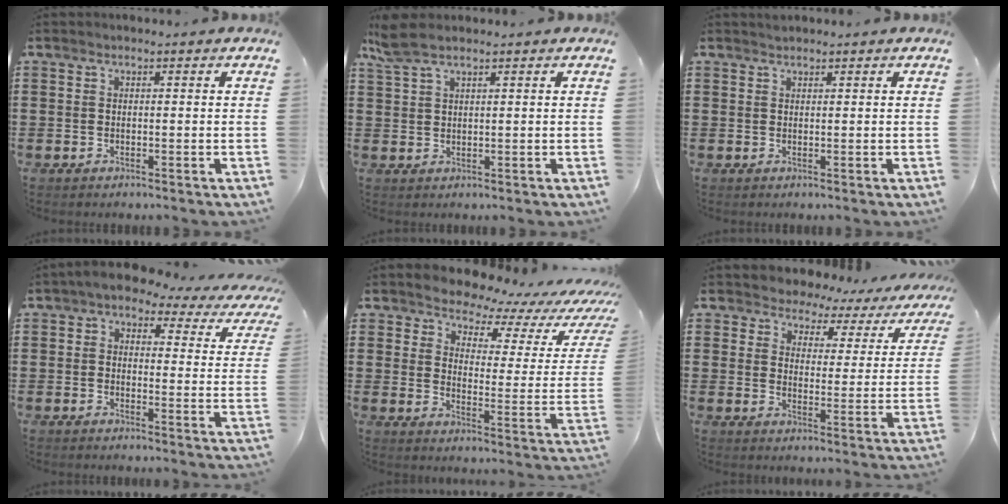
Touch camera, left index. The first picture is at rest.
{"total": 4.0, "force": [2.8, 0.8, 2.9], "torque": [-0.069, 0.000, 0.050]}
{"total": 0.7, "force": [0.6, 0.2, 0.1], "torque": [-0.004, -0.001, 0.014]}
{"total": 3.6, "force": [3.0, 1.3, 1.5], "torque": [-0.038, -0.023, 0.047]}
{"total": 4.8, "force": [4.5, 1.4, 0.9], "torque": [-0.041, -0.038, 0.073]}
{"total": 3.9, "force": [3.5, 1.6, 0.3], "torque": [-0.032, -0.023, 0.056]}